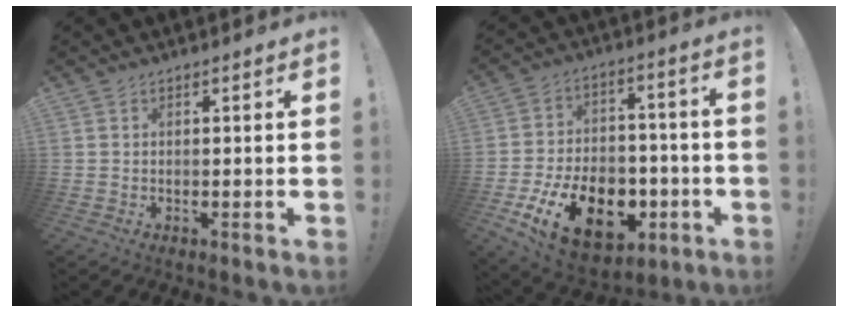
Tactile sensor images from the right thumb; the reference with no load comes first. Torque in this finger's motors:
{"motor_torque": [2.41, 2.59, 1.44, -1.33, 0.14]}